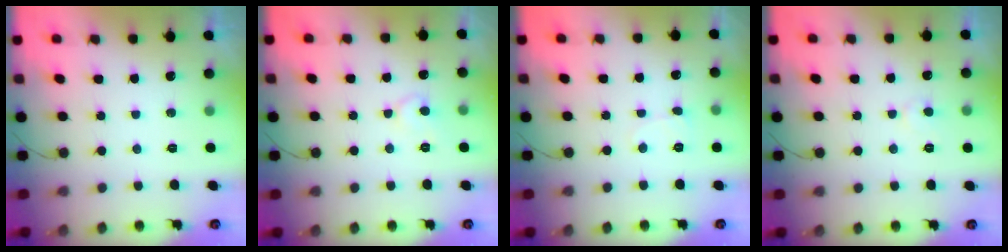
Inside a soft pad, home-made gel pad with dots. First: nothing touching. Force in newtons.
{"total": 5.9, "press": 5.9, "slide": 0.4}
{"total": 3.3, "press": 3.3, "slide": 0.3}
{"total": 3.2, "press": 3.2, "slide": 0.4}